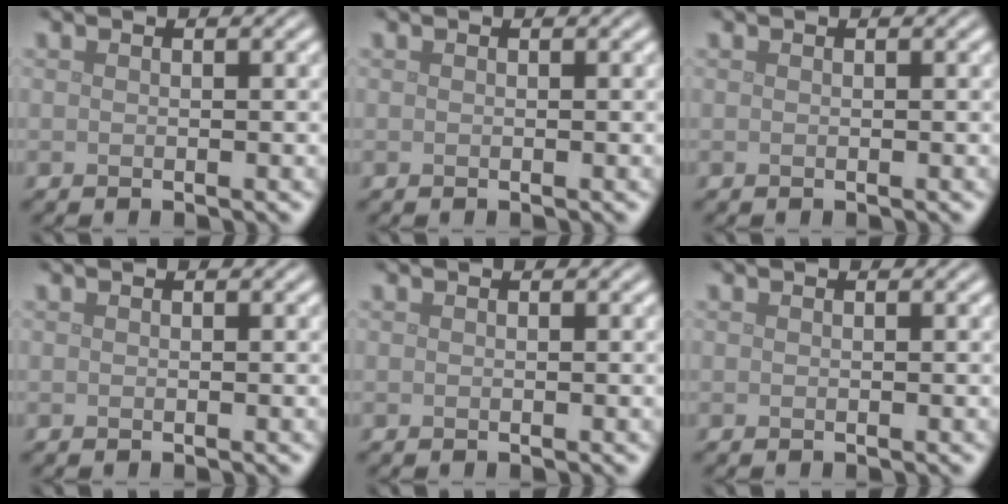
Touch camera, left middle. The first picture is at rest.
{"total": 0.0}
{"total": 0.0}
{"total": 0.0}
{"total": 0.0}
{"total": 0.0}